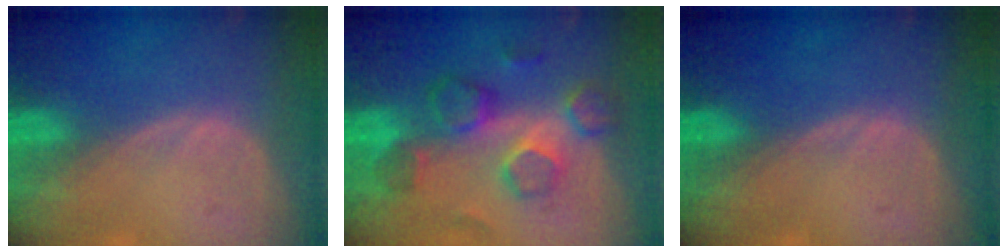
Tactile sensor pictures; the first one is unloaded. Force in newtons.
{"total": 8.4, "press": 8.2, "slide": 1.9}
{"total": 0.0}